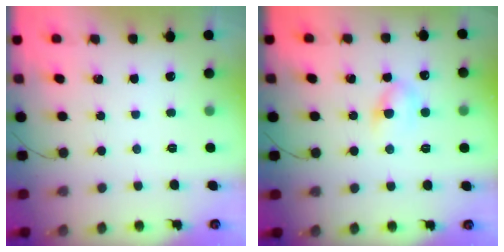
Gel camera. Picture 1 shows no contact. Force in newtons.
{"total": 5.5, "press": 5.4, "slide": 1.4}